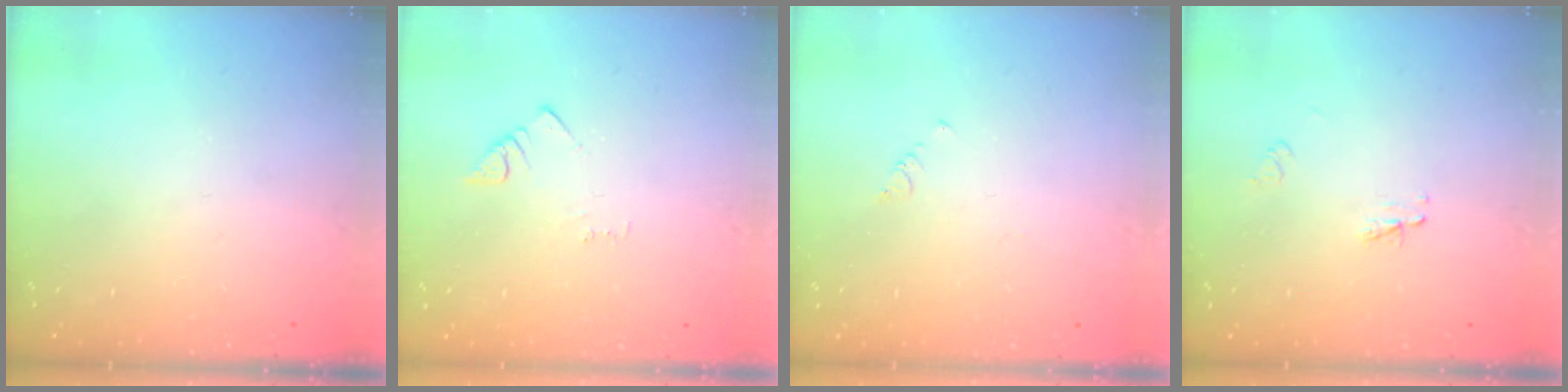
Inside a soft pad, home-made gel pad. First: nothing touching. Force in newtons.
{"total": 1.5, "press": 1.5, "slide": 0.3}
{"total": 0.7, "press": 0.6, "slide": 0.2}
{"total": 2.3, "press": 2.2, "slide": 0.2}